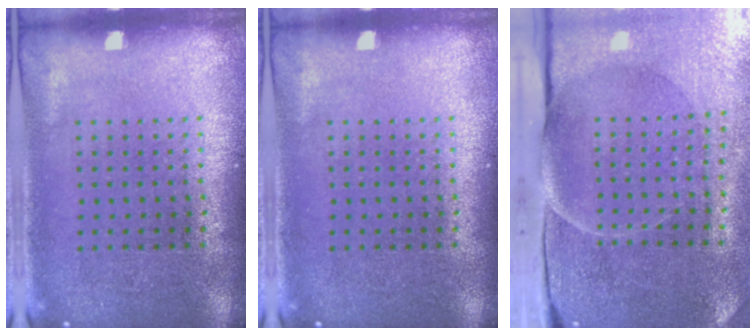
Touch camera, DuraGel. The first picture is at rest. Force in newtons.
{"total": 0.0}
{"total": 4.9, "press": 3.9, "slide": 2.9}